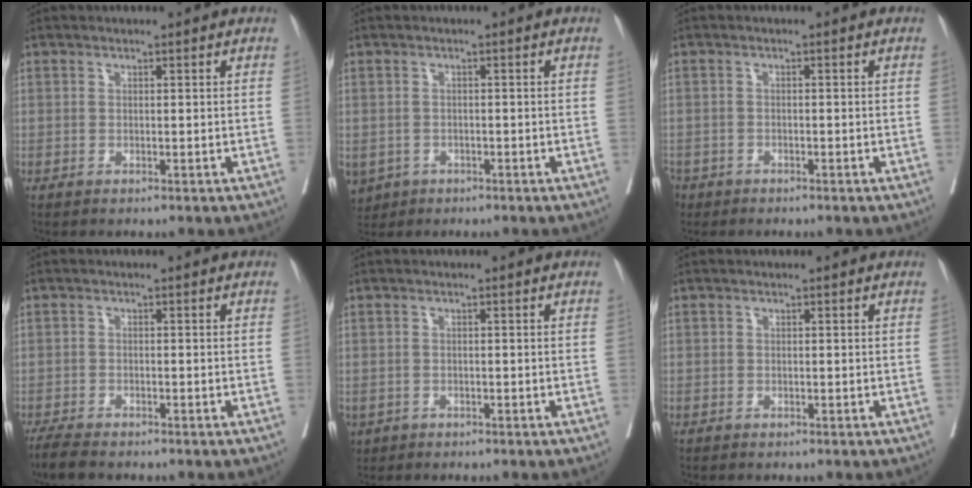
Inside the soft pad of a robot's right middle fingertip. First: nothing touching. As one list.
[{"total": 5.9, "force": [-3.0, 4.7, 1.8], "torque": [-0.044, -0.001, -0.044]}, {"total": 4.5, "force": [-3.2, 3.0, 1.0], "torque": [-0.030, -0.002, -0.059]}, {"total": 4.2, "force": [-3.6, 0.8, 1.9], "torque": [-0.034, -0.012, -0.062]}, {"total": 2.6, "force": [-1.6, 1.9, 0.7], "torque": [-0.015, -0.002, -0.025]}, {"total": 0.6, "force": [-0.3, 0.6, -0.1], "torque": [0.004, 0.008, -0.007]}]